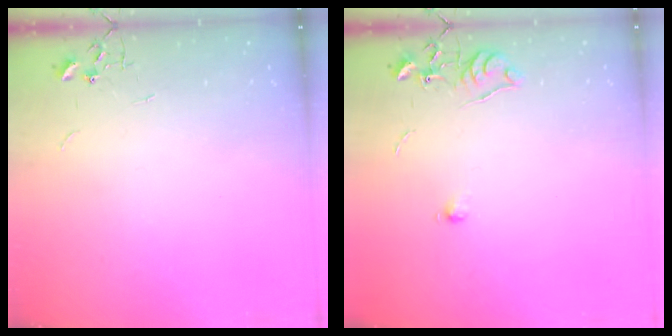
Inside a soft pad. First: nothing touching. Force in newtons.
{"total": 6.5, "press": 6.5, "slide": 0.8}